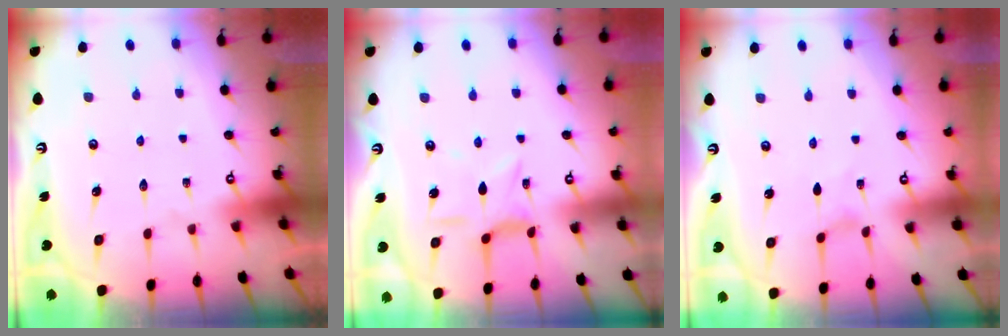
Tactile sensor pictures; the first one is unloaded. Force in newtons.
{"total": 5.0, "press": 5.0, "slide": 0.3}
{"total": 0.0}